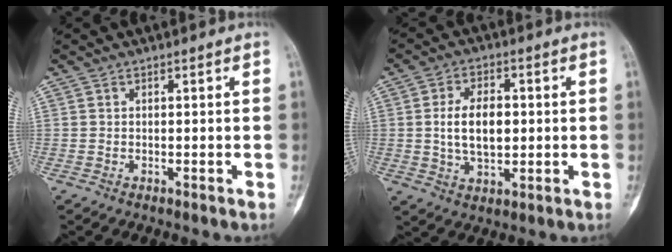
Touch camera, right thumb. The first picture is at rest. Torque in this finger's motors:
{"motor_torque": [0.69, 0.76, 0.74, -0.66, 0.29]}